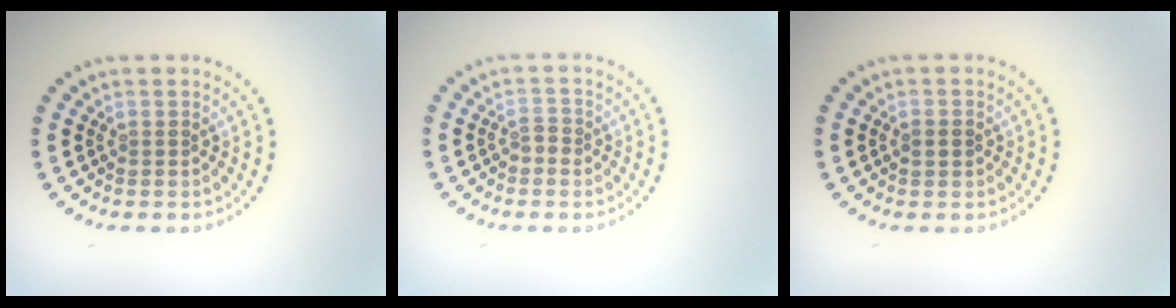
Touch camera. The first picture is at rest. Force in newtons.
{"total": 1.2, "press": 1.1, "slide": 0.5}
{"total": 1.5, "press": 1.5, "slide": 0.0}